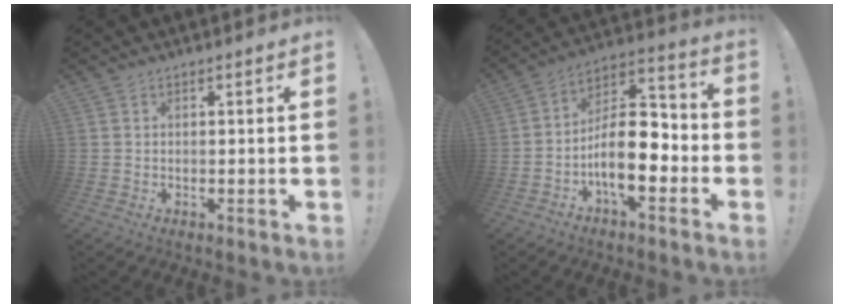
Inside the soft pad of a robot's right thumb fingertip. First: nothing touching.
{"total": 15.3, "force": [-5.0, 7.1, 12.6], "torque": [-0.224, 0.023, -0.081]}